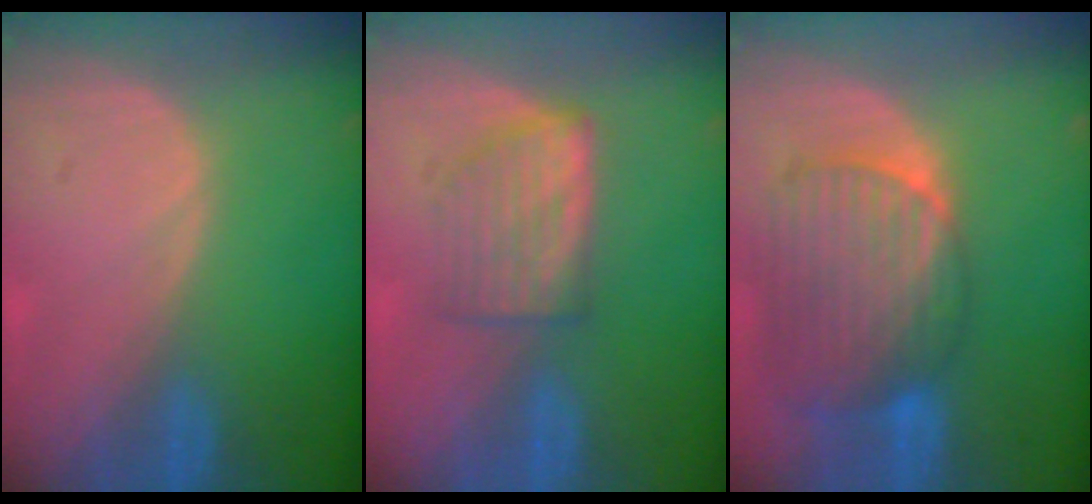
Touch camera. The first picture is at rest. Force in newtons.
{"total": 5.6, "press": 5.3, "slide": 1.9}
{"total": 10.5, "press": 8.9, "slide": 5.5}